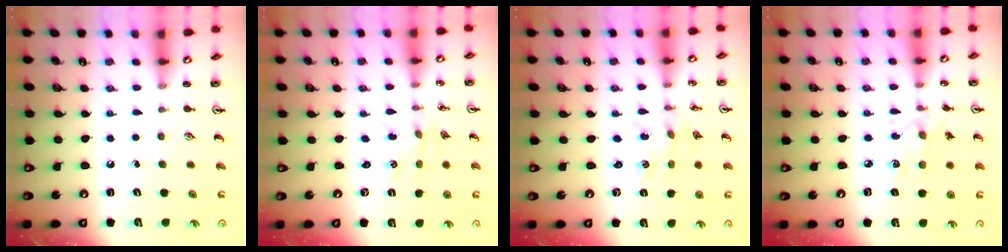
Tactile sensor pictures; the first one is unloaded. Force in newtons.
{"total": 0.9, "press": 0.8, "slide": 0.1}
{"total": 1.0, "press": 1.0, "slide": 0.2}
{"total": 4.8, "press": 4.6, "slide": 1.3}